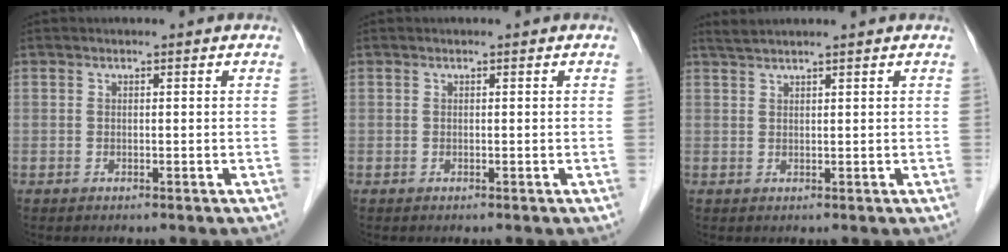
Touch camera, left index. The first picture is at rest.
{"total": 0.0}
{"total": 3.7, "force": [3.3, -0.6, 1.7], "torque": [-0.022, 0.030, 0.058]}